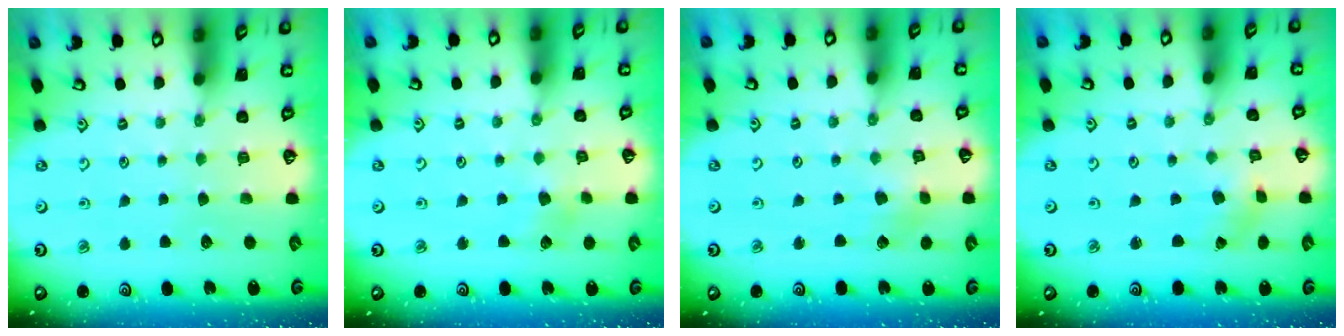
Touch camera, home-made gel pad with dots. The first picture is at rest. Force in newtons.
{"total": 3.5, "press": 3.5, "slide": 0.3}
{"total": 2.6, "press": 2.6, "slide": 0.3}
{"total": 1.1, "press": 1.0, "slide": 0.1}